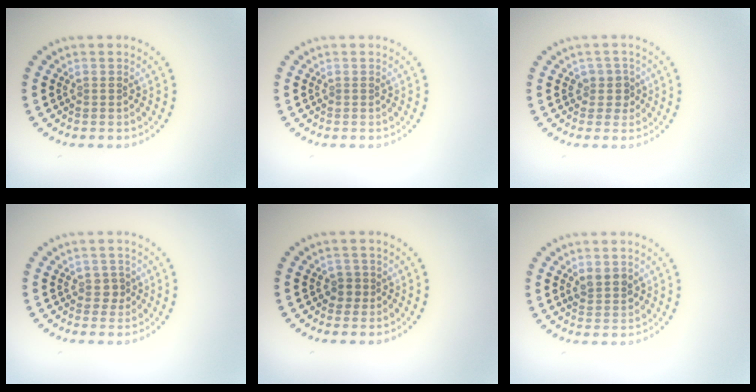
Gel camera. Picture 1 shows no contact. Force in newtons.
{"total": 0.0}
{"total": 1.8, "press": 1.5, "slide": 1.1}
{"total": 1.2, "press": 1.1, "slide": 0.6}
{"total": 1.3, "press": 1.1, "slide": 0.7}
{"total": 1.9, "press": 1.8, "slide": 0.6}